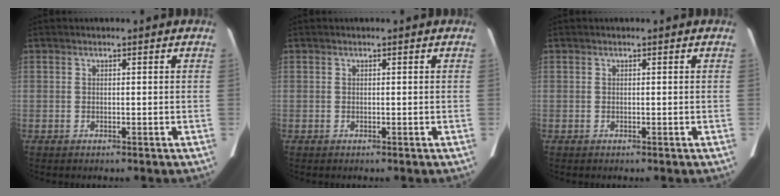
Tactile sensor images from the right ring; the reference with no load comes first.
{"total": 0.0}
{"total": 0.0}